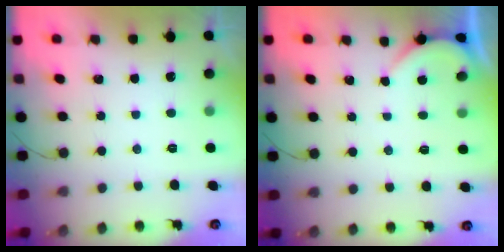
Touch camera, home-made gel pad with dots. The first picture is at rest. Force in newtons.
{"total": 1.9, "press": 1.9, "slide": 0.3}